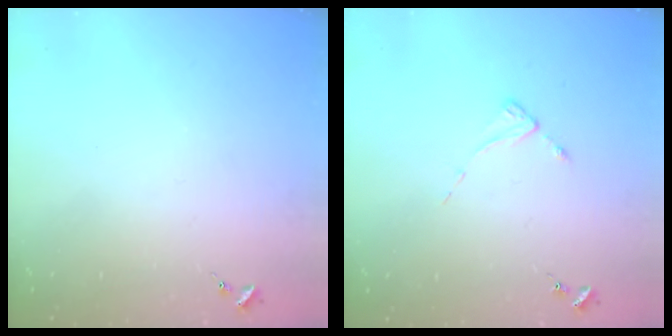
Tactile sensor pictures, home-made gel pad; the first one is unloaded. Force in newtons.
{"total": 2.1, "press": 2.0, "slide": 0.4}